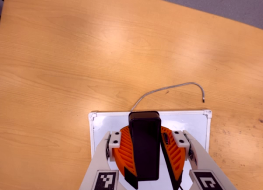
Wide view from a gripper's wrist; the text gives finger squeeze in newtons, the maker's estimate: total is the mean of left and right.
{"total": 10.7, "left": 10.4, "right": 10.9}